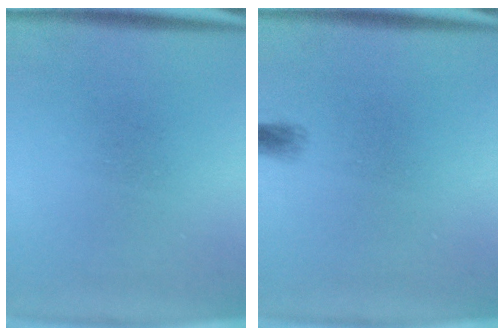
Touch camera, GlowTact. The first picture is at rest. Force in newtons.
{"total": 1.4}